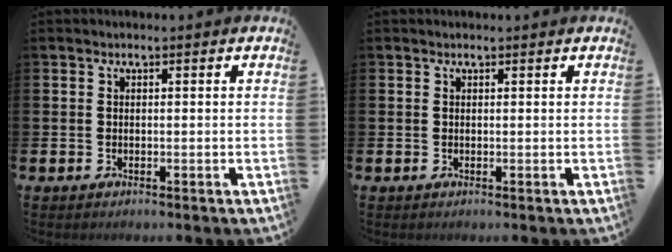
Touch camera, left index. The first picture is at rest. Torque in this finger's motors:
{"motor_torque": [0.00, -2.14, -0.26, 0.01]}